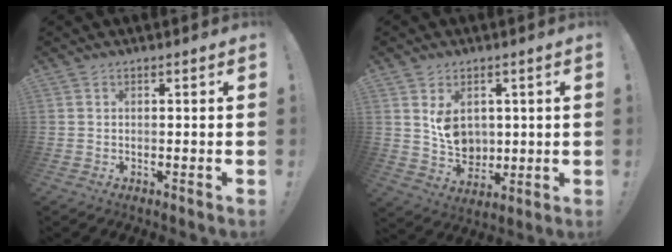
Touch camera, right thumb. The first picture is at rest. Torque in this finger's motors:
{"motor_torque": [0.08, 0.16, 0.38, 0.49, 0.17]}